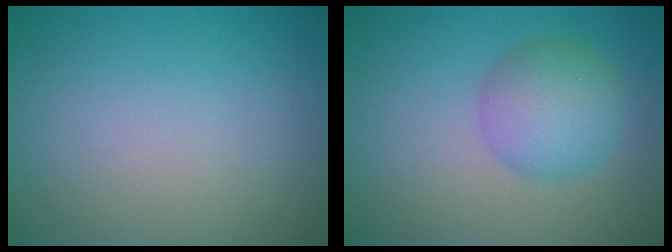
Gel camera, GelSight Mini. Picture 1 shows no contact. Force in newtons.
{"total": 4.4, "press": 4.4, "slide": 0.1}